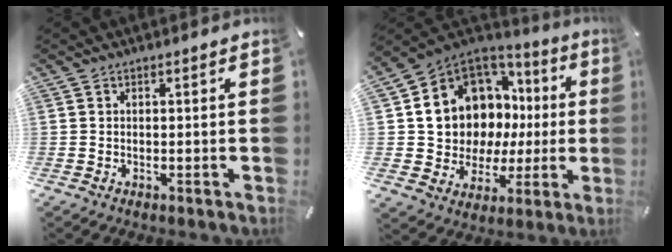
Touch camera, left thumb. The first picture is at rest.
{"total": 12.2, "force": [4.6, 10.5, 4.1], "torque": [-0.080, -0.065, 0.104]}